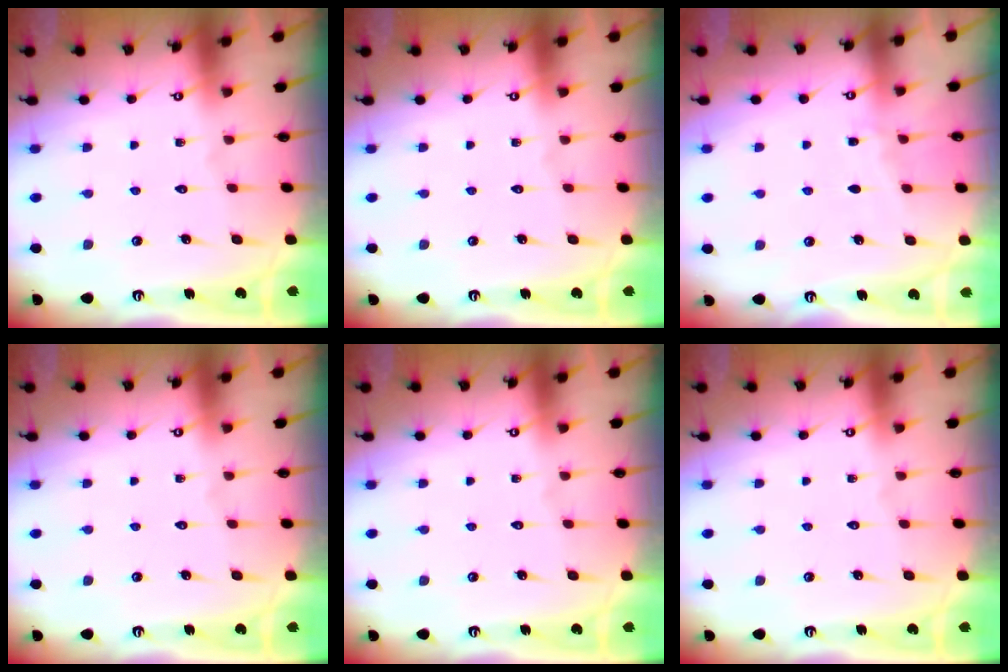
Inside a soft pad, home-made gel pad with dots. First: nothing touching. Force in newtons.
{"total": 0.0}
{"total": 4.5, "press": 4.4, "slide": 0.6}
{"total": 0.0}
{"total": 0.0}
{"total": 0.0}